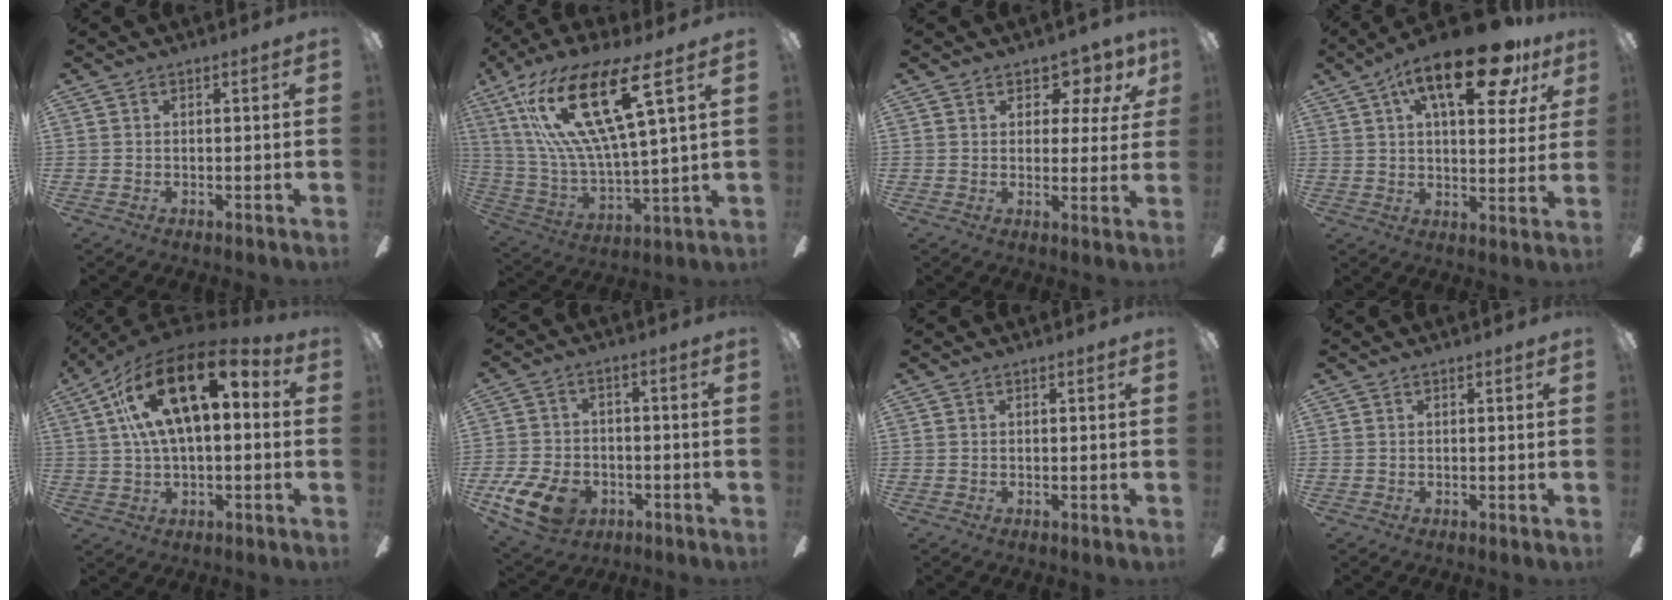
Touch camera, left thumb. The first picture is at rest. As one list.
[{"total": 23.6, "force": [11.5, 6.5, 19.6], "torque": [-0.417, -0.045, 0.184]}, {"total": 6.8, "force": [3.8, 4.0, 3.9], "torque": [-0.043, -0.015, 0.061]}, {"total": 20.4, "force": [10.7, 8.1, 15.4], "torque": [-0.227, -0.035, 0.165]}, {"total": 21.0, "force": [7.4, 9.9, 17.0], "torque": [-0.293, -0.019, 0.118]}, {"total": 11.2, "force": [-5.8, 7.2, 6.3], "torque": [-0.147, 0.029, -0.106]}, {"total": 0.0}, {"total": 0.0}]